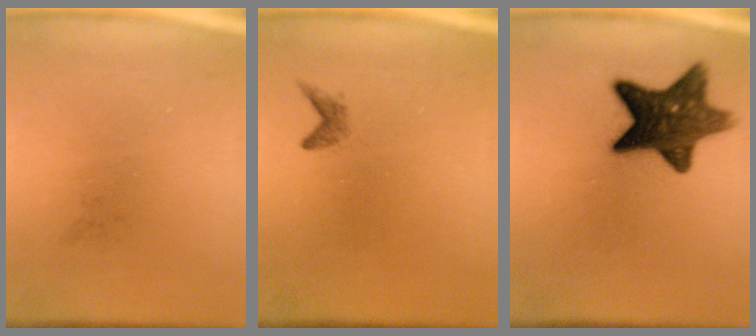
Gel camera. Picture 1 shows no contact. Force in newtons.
{"total": 0.9}
{"total": 12.0}